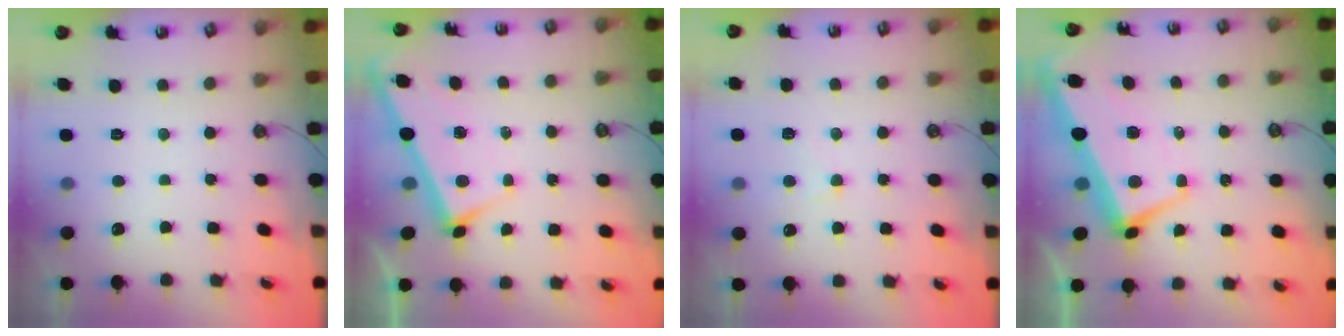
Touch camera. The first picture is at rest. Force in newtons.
{"total": 2.6, "press": 2.6, "slide": 0.2}
{"total": 2.4, "press": 2.3, "slide": 0.7}
{"total": 1.8, "press": 1.1, "slide": 1.3}